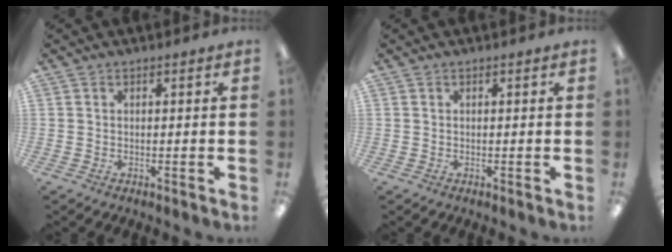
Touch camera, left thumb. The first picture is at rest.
{"total": 0.0}